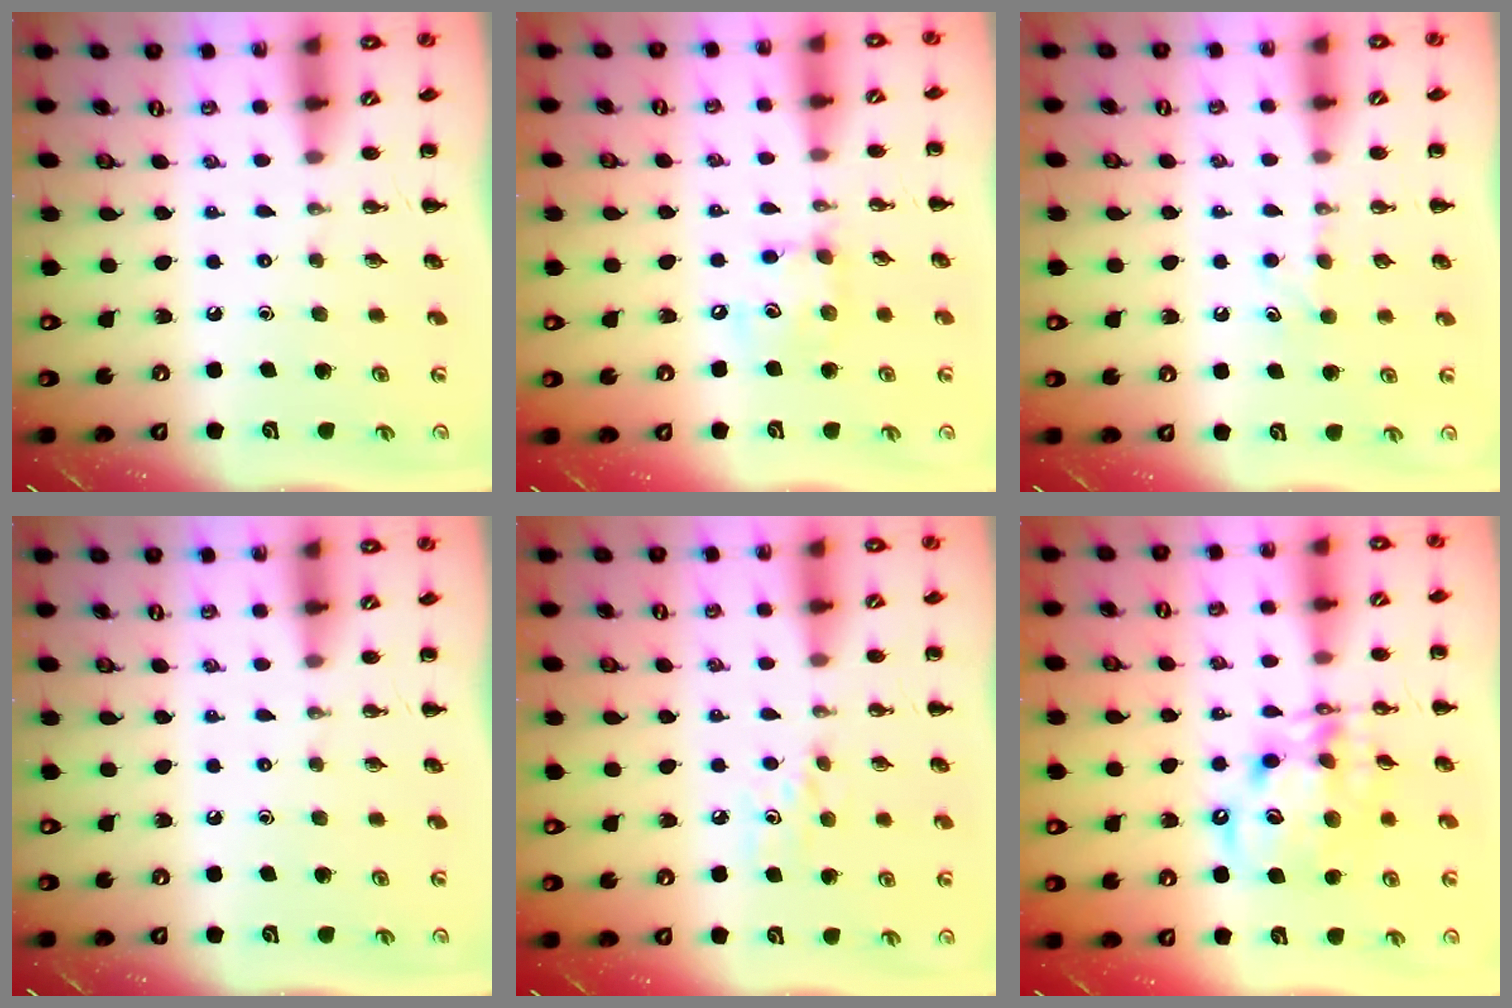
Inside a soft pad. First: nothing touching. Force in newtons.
{"total": 7.9, "press": 7.9, "slide": 0.8}
{"total": 3.9, "press": 3.6, "slide": 1.3}
{"total": 0.0}
{"total": 5.2, "press": 5.0, "slide": 1.6}
{"total": 12.8, "press": 12.3, "slide": 3.6}